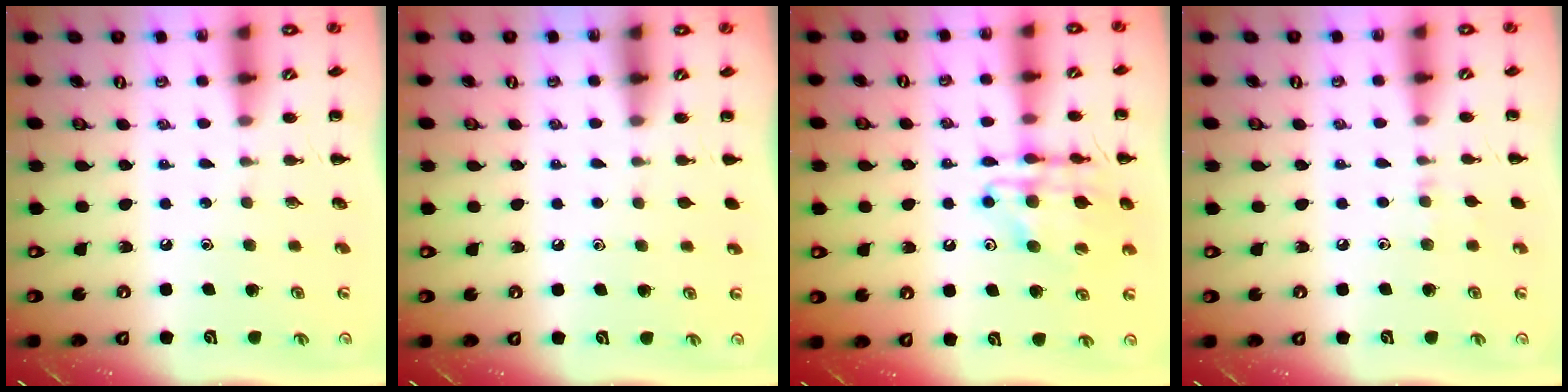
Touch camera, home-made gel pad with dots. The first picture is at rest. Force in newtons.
{"total": 1.1, "press": 1.1, "slide": 0.2}
{"total": 15.0, "press": 14.7, "slide": 3.1}
{"total": 4.4, "press": 4.2, "slide": 1.5}